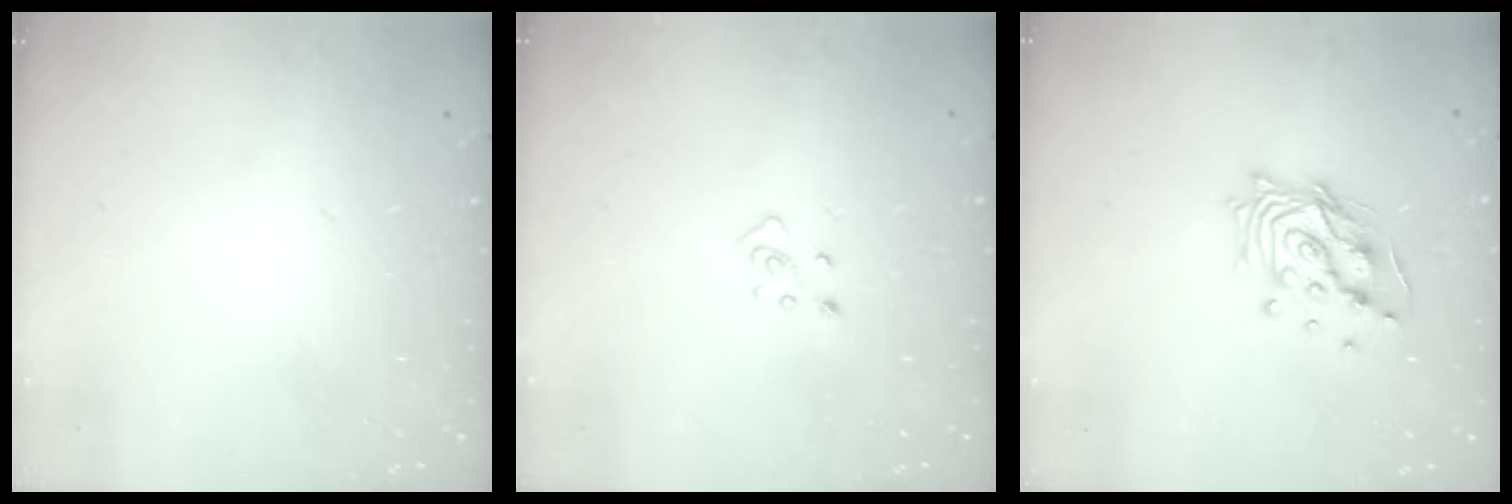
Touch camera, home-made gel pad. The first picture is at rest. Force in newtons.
{"total": 2.8, "press": 2.8, "slide": 0.3}
{"total": 12.8, "press": 12.8, "slide": 1.3}